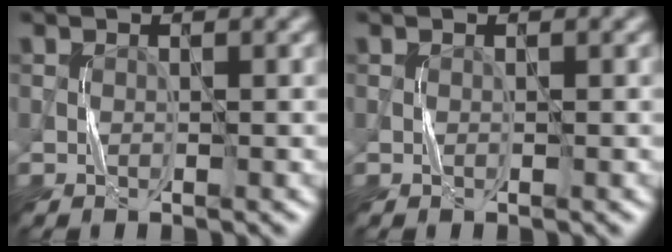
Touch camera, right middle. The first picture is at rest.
{"total": 0.0}